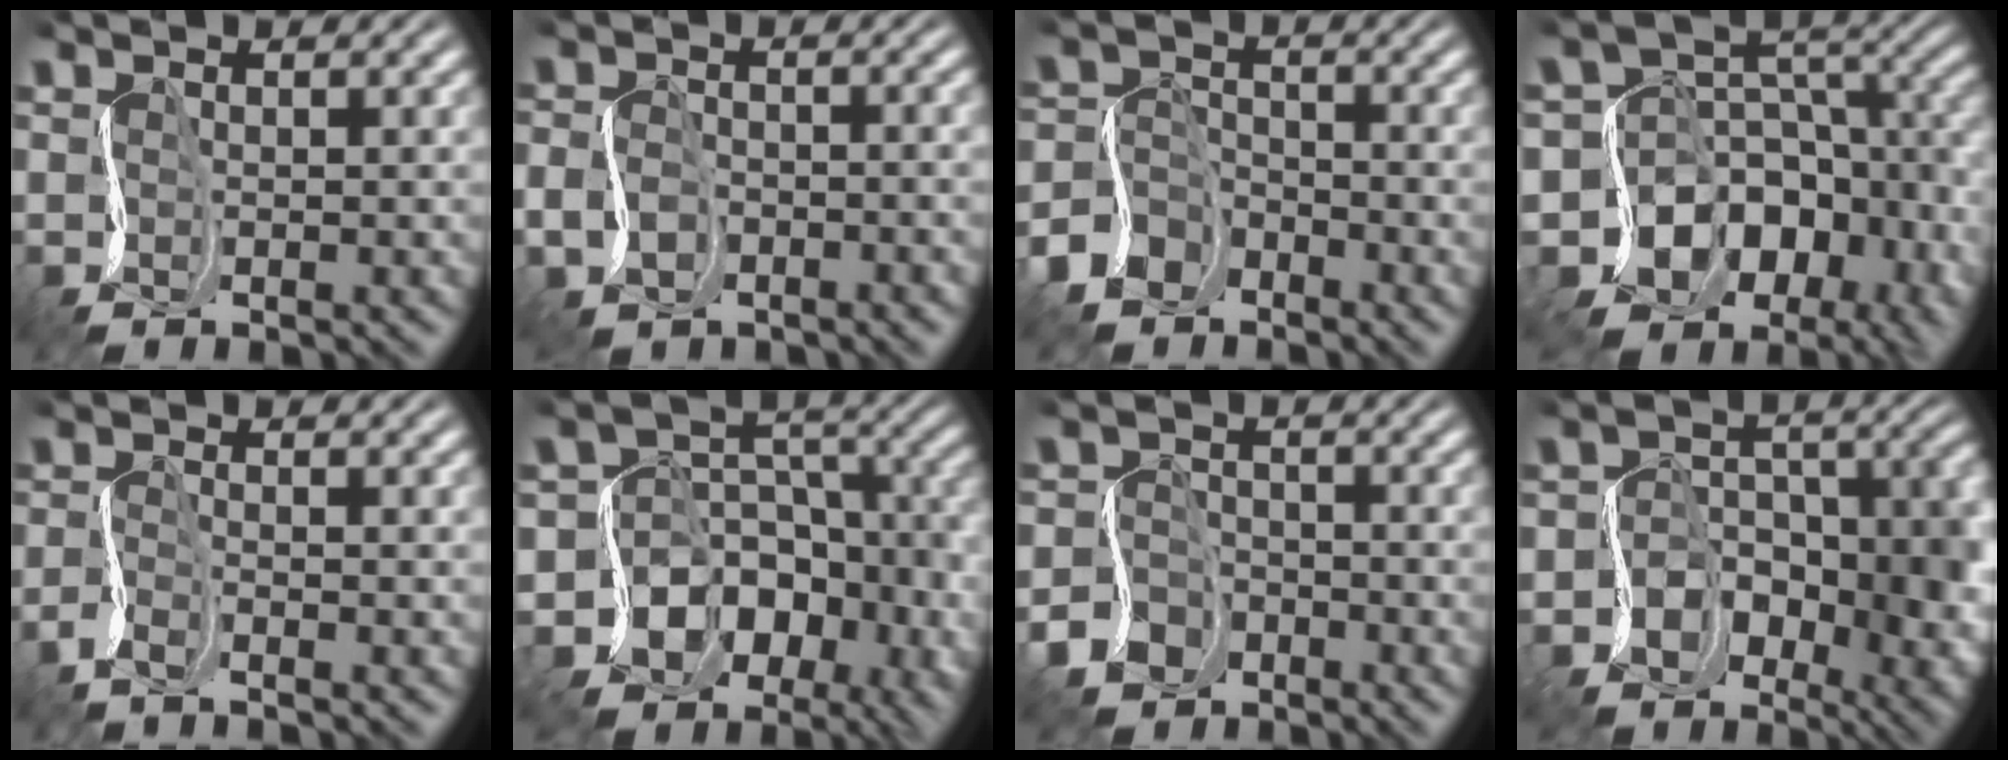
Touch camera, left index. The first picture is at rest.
{"total": 2.2, "force": [-1.3, 1.7, 0.8], "torque": [-0.016, -0.001, -0.026]}
{"total": 4.2, "force": [-3.1, 2.7, 0.9], "torque": [-0.018, 0.005, -0.067]}
{"total": 14.3, "force": [-7.0, 11.2, 5.5], "torque": [-0.095, -0.003, -0.099]}
{"total": 1.4, "force": [-1.2, 0.0, 0.8], "torque": [-0.025, -0.004, -0.032]}
{"total": 11.2, "force": [-5.2, 9.2, 3.9], "torque": [-0.047, 0.007, -0.094]}
{"total": 4.8, "force": [-3.0, 3.7, 0.9], "torque": [-0.005, -0.006, -0.060]}
{"total": 7.2, "force": [-1.6, 5.4, 4.4], "torque": [-0.048, -0.003, -0.031]}